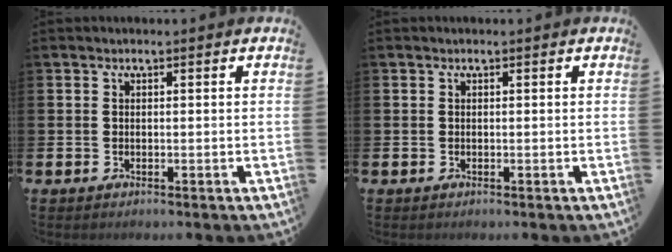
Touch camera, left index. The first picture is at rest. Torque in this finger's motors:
{"motor_torque": [-0.03, 0.02, 0.00, 0.00]}